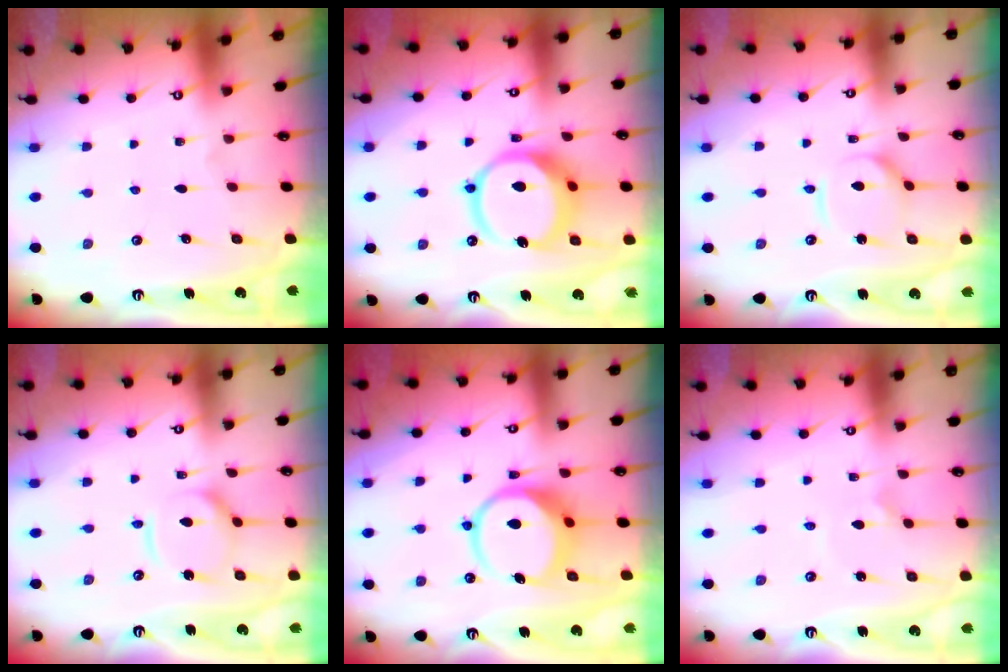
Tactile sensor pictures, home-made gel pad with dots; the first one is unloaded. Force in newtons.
{"total": 13.5, "press": 13.4, "slide": 1.8}
{"total": 6.0, "press": 6.0, "slide": 0.5}
{"total": 12.0, "press": 11.9, "slide": 1.4}
{"total": 11.2, "press": 11.1, "slide": 1.4}
{"total": 2.2, "press": 2.2, "slide": 0.1}